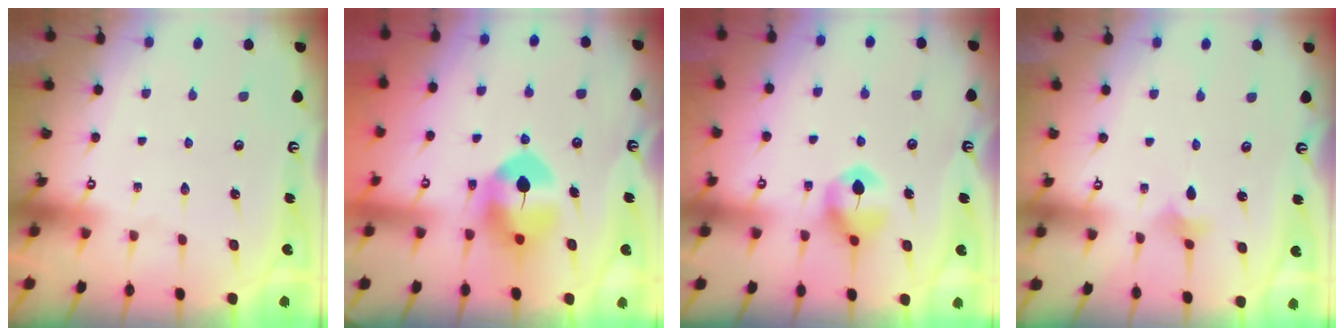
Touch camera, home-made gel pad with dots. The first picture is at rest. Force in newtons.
{"total": 9.5, "press": 9.4, "slide": 1.5}
{"total": 7.4, "press": 7.4, "slide": 0.2}
{"total": 2.4, "press": 2.4, "slide": 0.5}